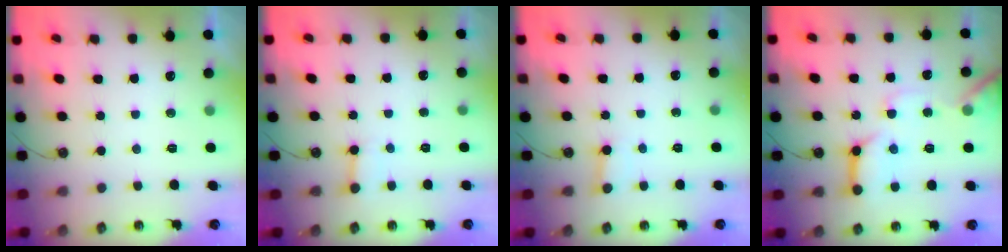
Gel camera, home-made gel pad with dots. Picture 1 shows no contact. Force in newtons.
{"total": 3.5, "press": 3.4, "slide": 0.5}
{"total": 2.2, "press": 2.2, "slide": 0.1}
{"total": 14.6, "press": 14.5, "slide": 1.6}